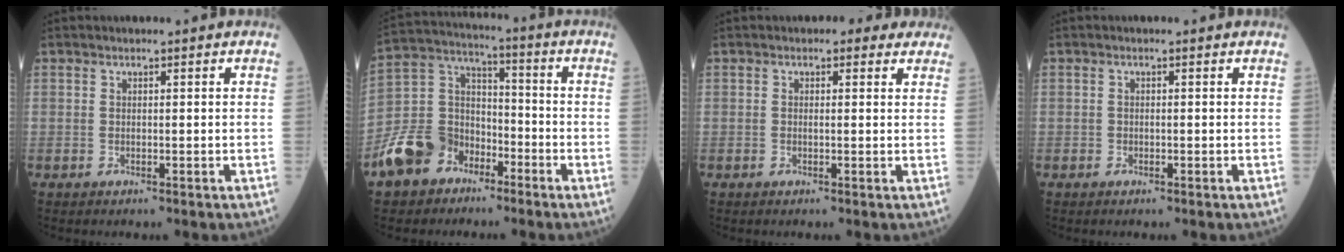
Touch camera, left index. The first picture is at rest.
{"total": 11.0, "force": [-6.7, 7.7, 3.9], "torque": [-0.109, 0.019, -0.131]}
{"total": 2.7, "force": [1.9, 1.4, 1.2], "torque": [-0.011, 0.010, 0.016]}
{"total": 0.0}